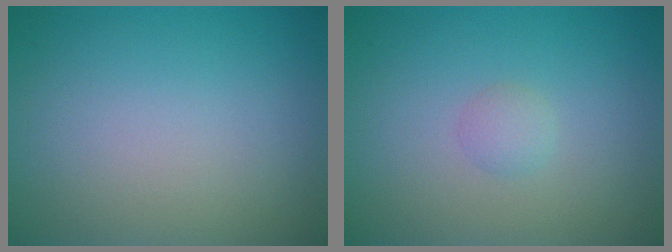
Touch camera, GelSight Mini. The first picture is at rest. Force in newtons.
{"total": 1.0, "press": 1.0, "slide": 0.1}